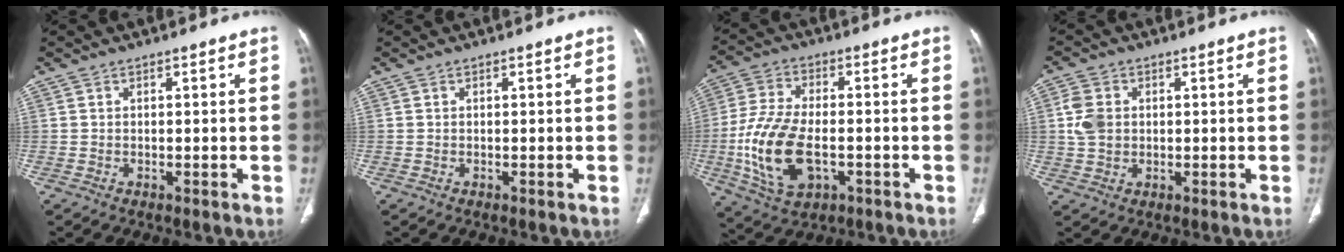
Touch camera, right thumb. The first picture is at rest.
{"total": 0.0}
{"total": 15.5, "force": [-3.3, 8.4, 12.6], "torque": [-0.260, 0.006, -0.053]}
{"total": 5.4, "force": [0.7, 4.2, 3.3], "torque": [-0.064, 0.003, 0.015]}